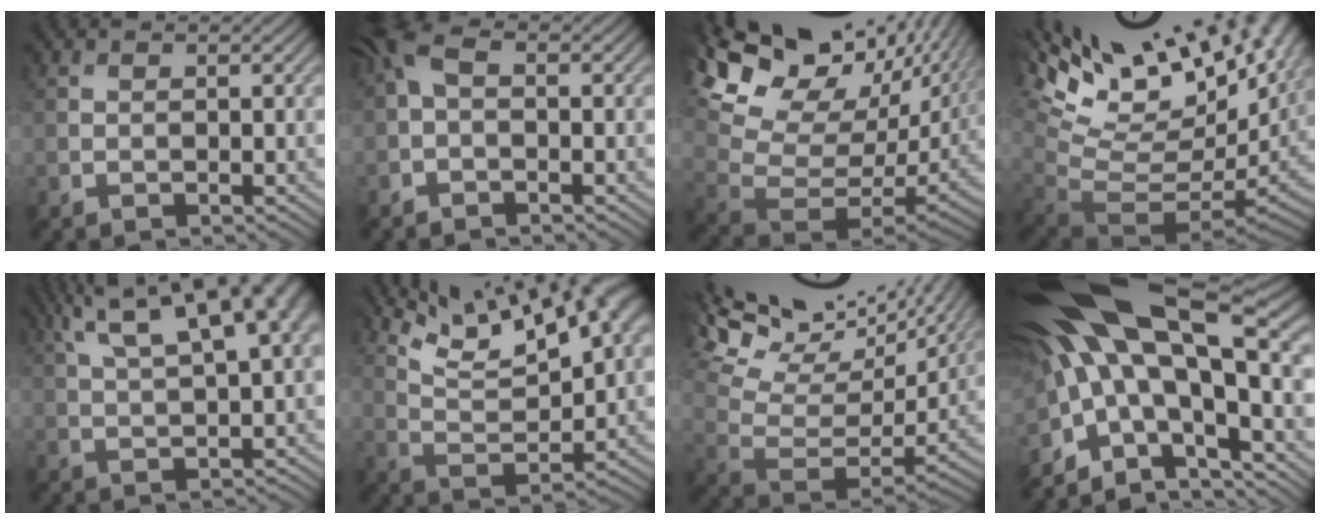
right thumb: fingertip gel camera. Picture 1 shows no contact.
{"total": 3.3, "force": [-0.3, 1.7, 2.8], "torque": [-0.068, 0.011, -0.014]}
{"total": 18.4, "force": [10.9, 9.8, 11.1], "torque": [-0.223, 0.036, 0.207]}
{"total": 17.6, "force": [8.2, 6.9, 13.9], "torque": [-0.201, 0.030, 0.176]}
{"total": 12.9, "force": [6.6, 4.2, 10.3], "torque": [-0.192, 0.028, 0.108]}
{"total": 13.6, "force": [8.6, 4.1, 9.7], "torque": [-0.167, 0.017, 0.133]}
{"total": 17.9, "force": [13.5, 6.1, 10.0], "torque": [-0.232, 0.031, 0.206]}
{"total": 17.3, "force": [-0.1, 7.4, 15.6], "torque": [-0.269, -0.003, 0.015]}